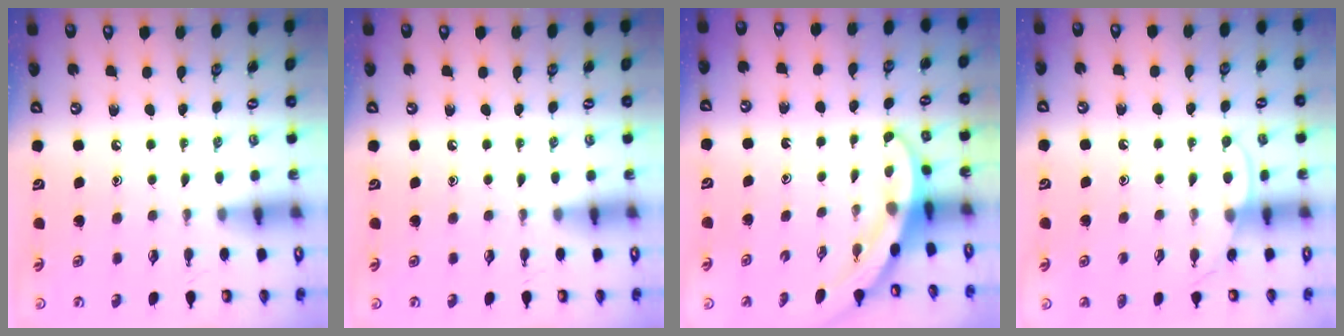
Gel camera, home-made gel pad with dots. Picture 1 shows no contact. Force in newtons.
{"total": 0.0}
{"total": 3.1, "press": 3.1, "slide": 0.1}
{"total": 6.6, "press": 6.6, "slide": 0.6}